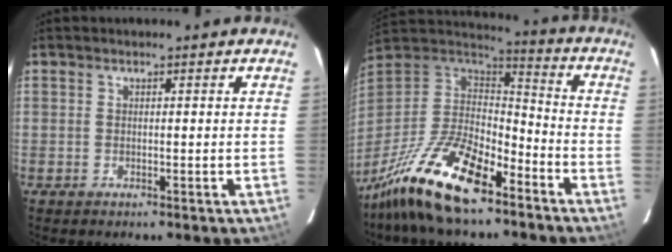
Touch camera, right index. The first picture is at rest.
{"total": 21.0, "force": [-14.2, 7.7, 13.4], "torque": [-0.275, -0.022, -0.257]}